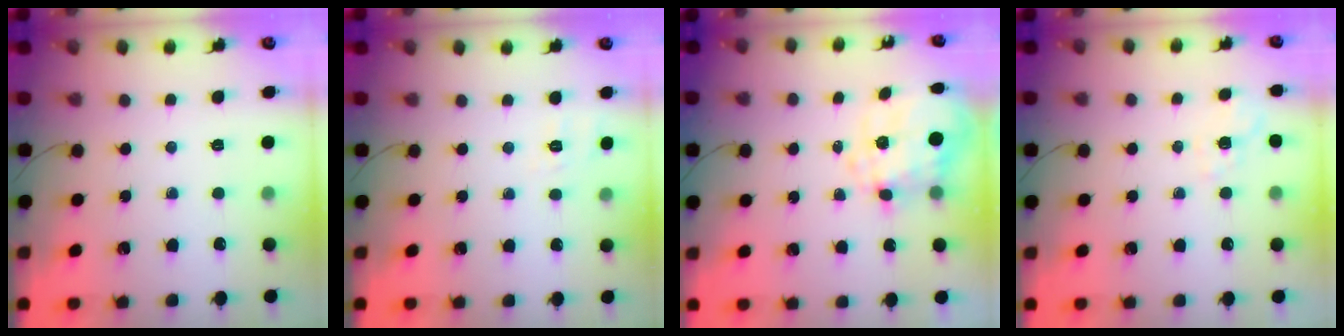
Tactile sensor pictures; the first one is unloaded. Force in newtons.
{"total": 2.9, "press": 2.2, "slide": 1.9}
{"total": 9.6, "press": 9.5, "slide": 1.7}
{"total": 2.2, "press": 1.6, "slide": 1.6}